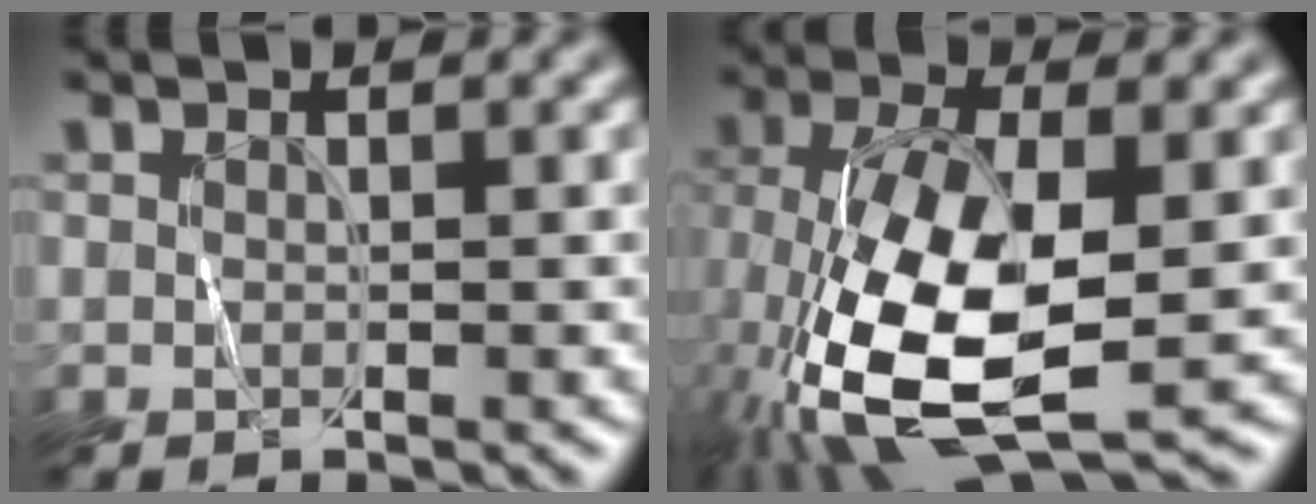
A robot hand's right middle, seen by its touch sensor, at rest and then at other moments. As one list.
[{"total": 12.8, "force": [-2.8, 5.4, 11.3], "torque": [-0.242, -0.014, -0.050]}]